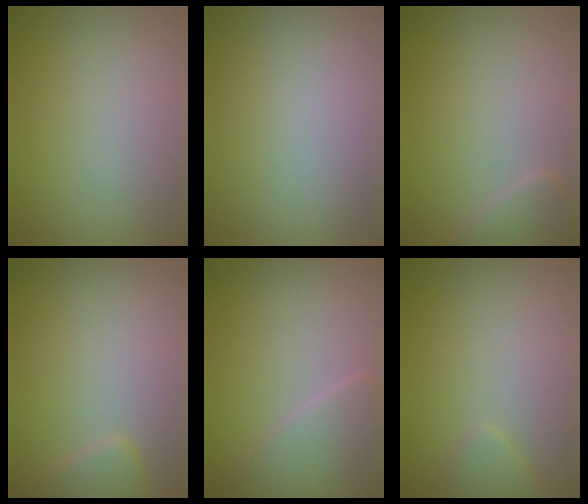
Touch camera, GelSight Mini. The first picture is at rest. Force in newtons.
{"total": 0.0}
{"total": 2.2, "press": 2.1, "slide": 0.2}
{"total": 1.8, "press": 1.8, "slide": 0.1}
{"total": 4.2, "press": 4.2, "slide": 0.1}
{"total": 1.1, "press": 1.1, "slide": 0.1}